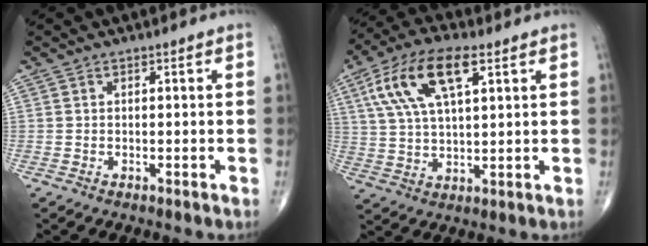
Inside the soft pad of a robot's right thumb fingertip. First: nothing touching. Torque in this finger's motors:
{"motor_torque": [0.12, 0.29, 0.57, 0.34, 0.17]}